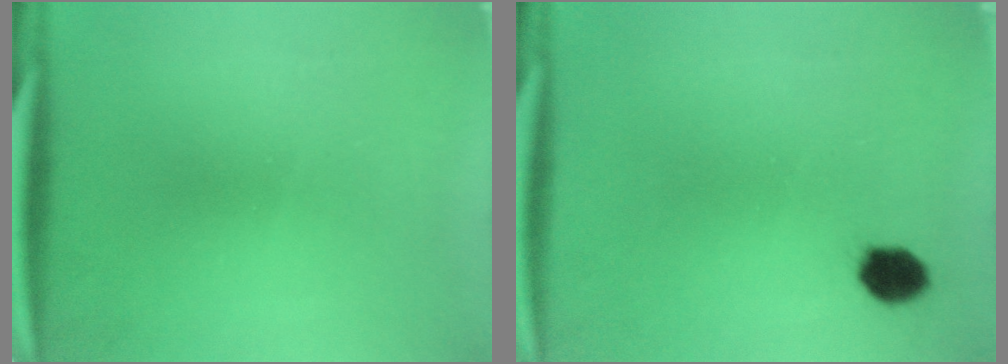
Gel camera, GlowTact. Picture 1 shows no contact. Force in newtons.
{"total": 4.3}